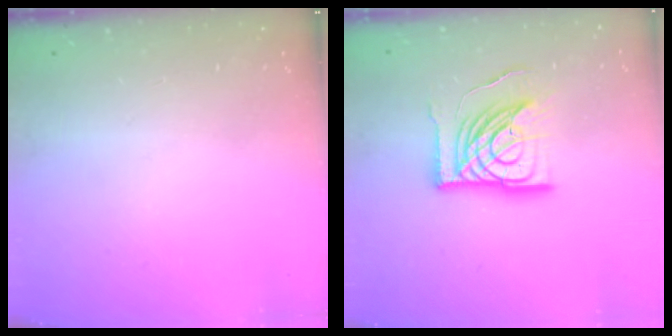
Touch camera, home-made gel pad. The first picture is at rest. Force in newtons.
{"total": 17.5, "press": 17.4, "slide": 2.2}